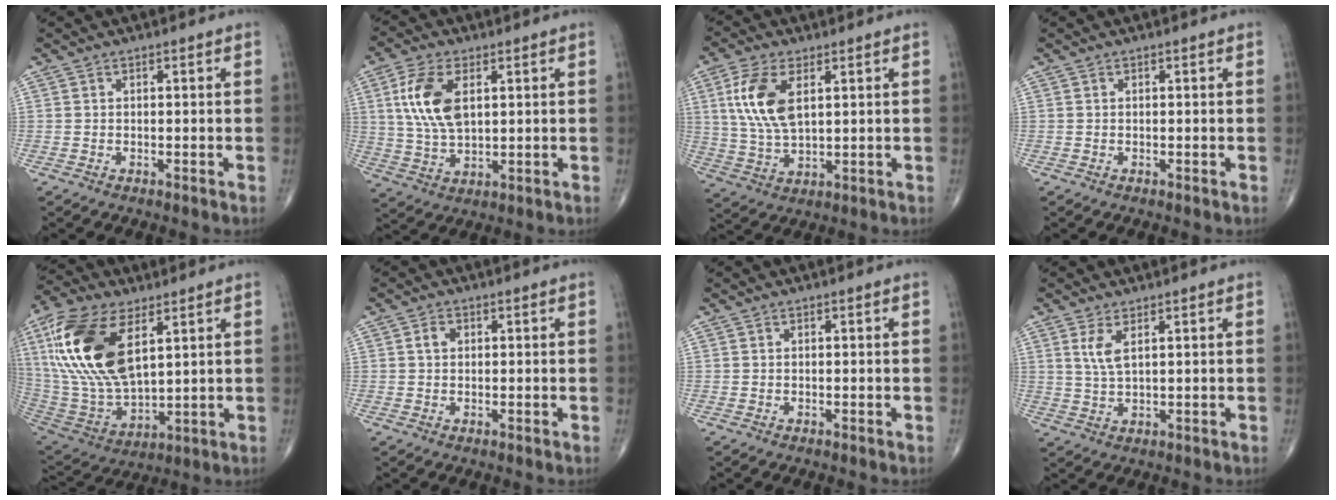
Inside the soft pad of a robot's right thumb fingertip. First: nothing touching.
{"total": 11.0, "force": [3.0, 5.8, 8.9], "torque": [-0.180, -0.007, 0.061]}
{"total": 11.0, "force": [3.4, 5.4, 8.9], "torque": [-0.188, -0.008, 0.071]}
{"total": 0.0}
{"total": 23.0, "force": [8.1, 11.3, 18.2], "torque": [-0.377, -0.026, 0.156]}
{"total": 2.0, "force": [0.5, 1.5, 1.3], "torque": [-0.020, 0.006, 0.008]}
{"total": 0.0}
{"total": 3.9, "force": [1.7, 1.3, 3.3], "torque": [-0.072, -0.008, 0.042]}